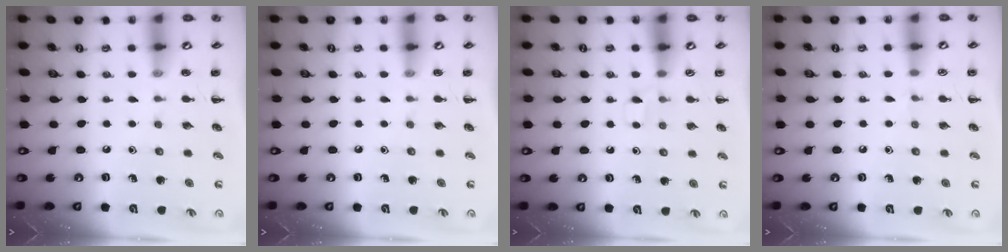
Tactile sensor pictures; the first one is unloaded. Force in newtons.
{"total": 0.0}
{"total": 3.1, "press": 2.9, "slide": 1.2}
{"total": 2.9, "press": 2.7, "slide": 1.1}